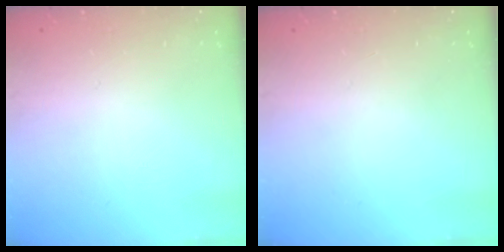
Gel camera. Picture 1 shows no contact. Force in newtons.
{"total": 0.0}